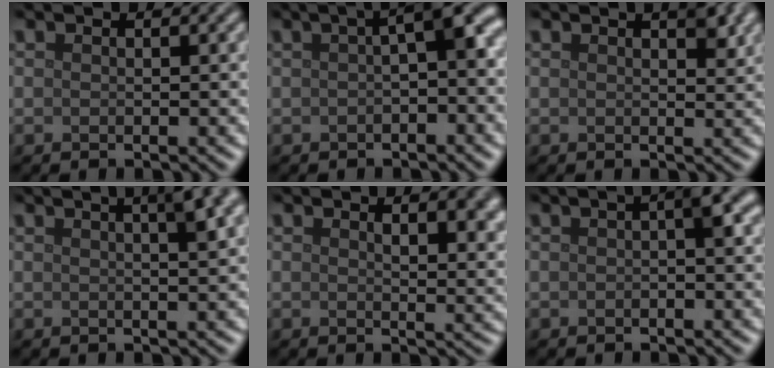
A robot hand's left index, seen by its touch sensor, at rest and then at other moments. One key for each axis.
{"total": 4.8, "fx": 0.8, "fy": 1.1, "fz": 4.6, "tx": -0.055, "ty": 0.021, "tz": 0.006}
{"total": 2.0, "fx": 1.2, "fy": 0.5, "fz": 1.5, "tx": -0.017, "ty": 0.000, "tz": 0.019}
{"total": 5.8, "fx": 2.8, "fy": 2.0, "fz": 4.7, "tx": -0.032, "ty": 0.034, "tz": 0.013}
{"total": 4.8, "fx": 2.1, "fy": 2.1, "fz": 3.8, "tx": -0.044, "ty": -0.007, "tz": 0.037}
{"total": 2.2, "fx": 0.3, "fy": 0.3, "fz": 2.2, "tx": -0.031, "ty": 0.010, "tz": 0.004}